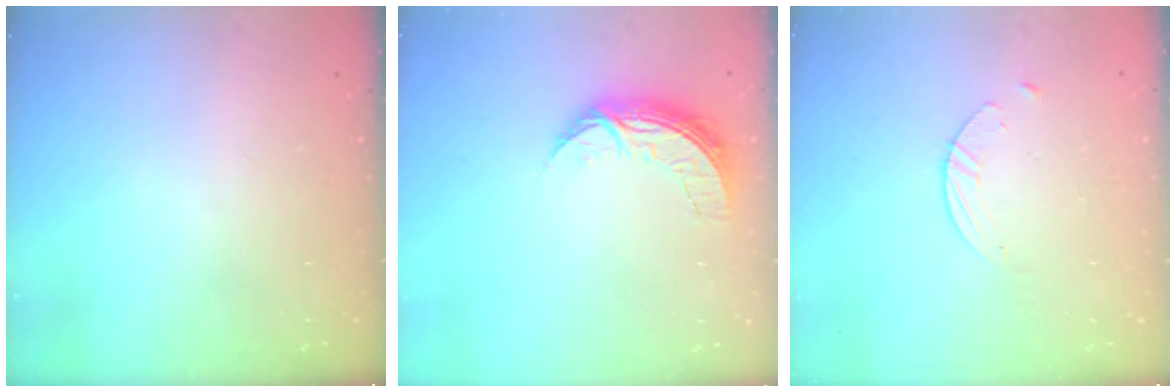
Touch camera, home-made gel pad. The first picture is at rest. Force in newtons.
{"total": 8.8, "press": 8.8, "slide": 0.6}
{"total": 2.7, "press": 2.6, "slide": 0.3}